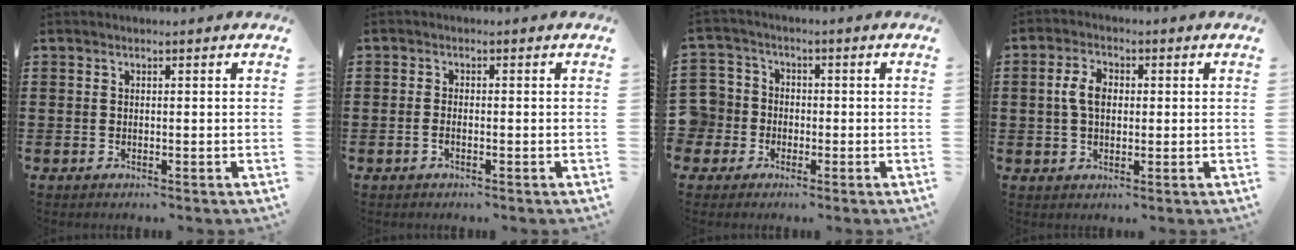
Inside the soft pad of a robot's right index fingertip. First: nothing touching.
{"total": 0.9, "force": [-0.5, 0.0, 0.7], "torque": [-0.017, -0.008, -0.008]}
{"total": 5.0, "force": [-1.7, 4.7, 0.5], "torque": [-0.053, 0.003, -0.041]}
{"total": 4.6, "force": [0.3, 2.9, 3.5], "torque": [-0.083, 0.011, 0.001]}